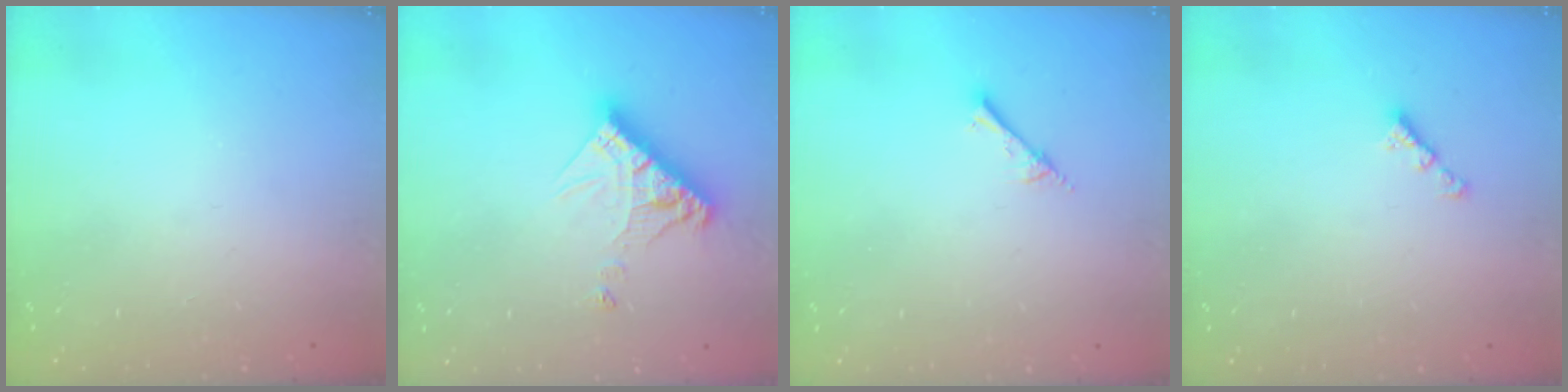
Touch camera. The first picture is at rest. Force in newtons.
{"total": 11.3, "press": 11.2, "slide": 1.0}
{"total": 2.0, "press": 2.0, "slide": 0.2}
{"total": 2.3, "press": 2.3, "slide": 0.4}